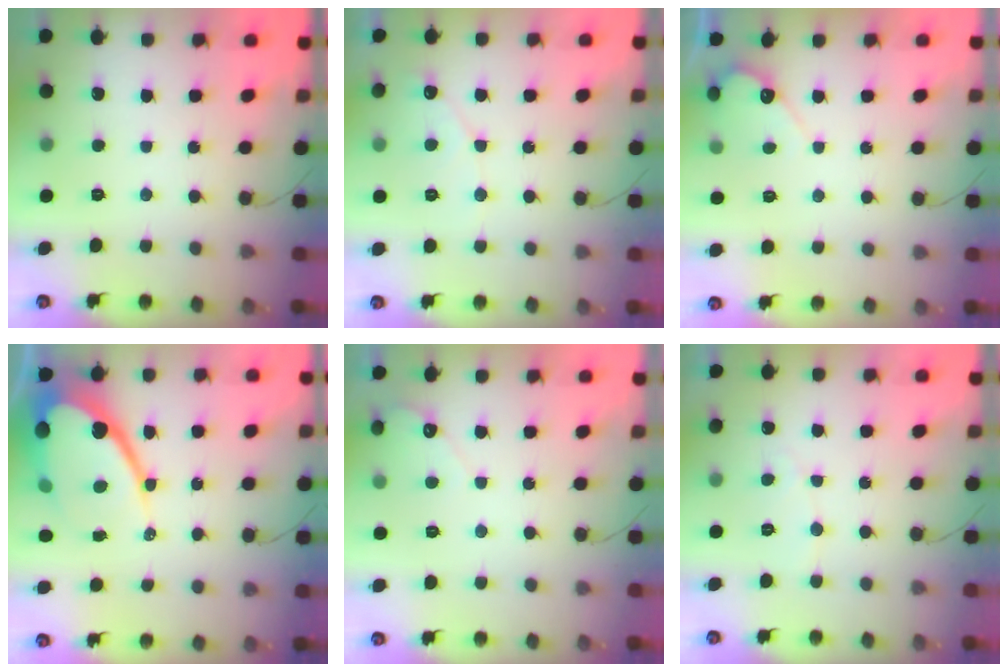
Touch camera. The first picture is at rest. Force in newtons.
{"total": 5.1, "press": 5.1, "slide": 0.4}
{"total": 4.8, "press": 4.8, "slide": 0.3}
{"total": 20.2, "press": 20.1, "slide": 1.4}
{"total": 3.4, "press": 3.4, "slide": 0.2}
{"total": 3.8, "press": 3.8, "slide": 0.2}